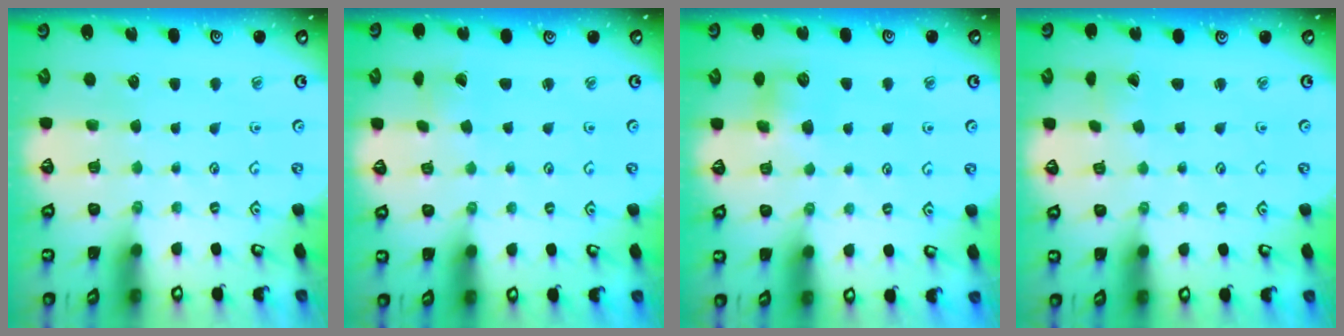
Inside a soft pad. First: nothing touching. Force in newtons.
{"total": 1.0, "press": 0.9, "slide": 0.4}
{"total": 6.3, "press": 6.3, "slide": 0.6}
{"total": 0.0}